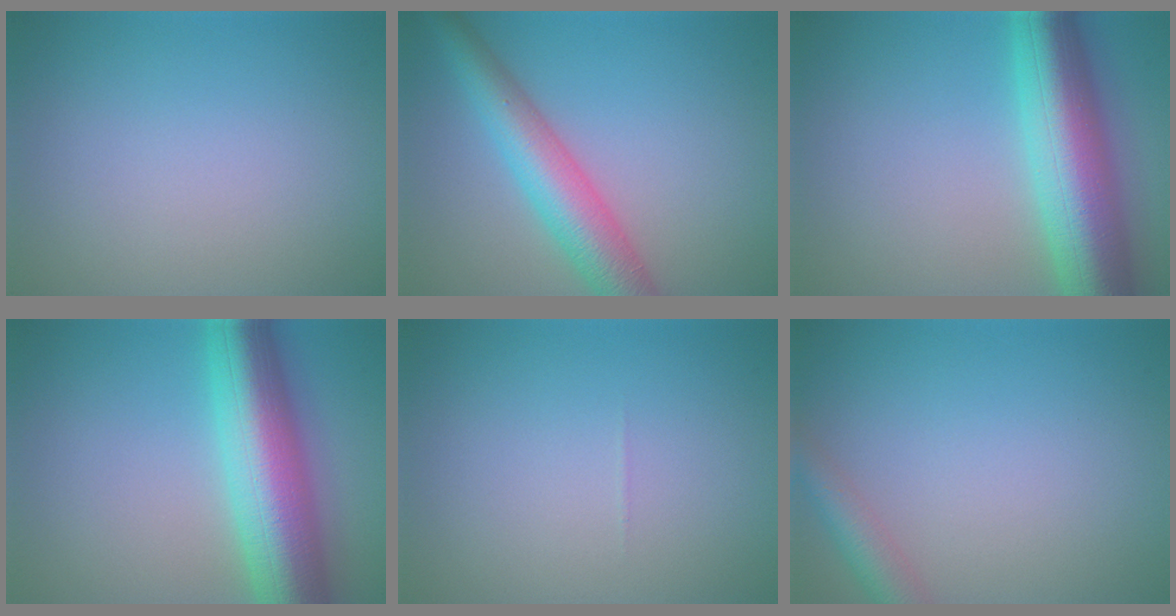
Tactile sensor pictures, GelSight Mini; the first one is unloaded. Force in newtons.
{"total": 6.2, "press": 6.2, "slide": 0.1}
{"total": 10.1, "press": 10.1, "slide": 0.3}
{"total": 10.8, "press": 10.8, "slide": 0.2}
{"total": 0.0}
{"total": 2.9, "press": 2.9, "slide": 0.2}